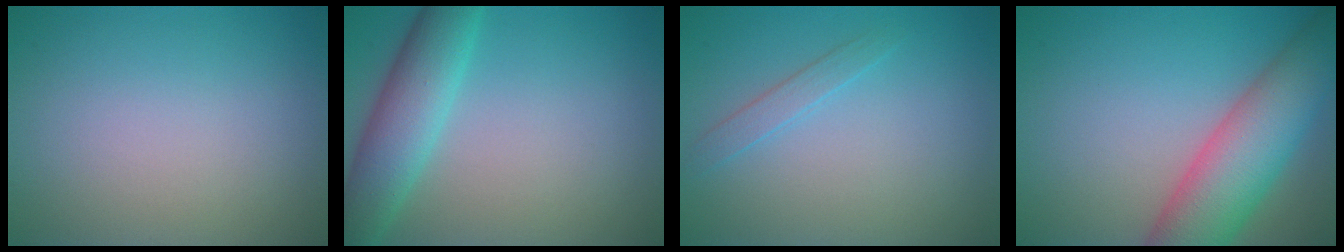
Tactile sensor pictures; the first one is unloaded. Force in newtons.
{"total": 5.4, "press": 5.4, "slide": 0.2}
{"total": 1.3, "press": 1.3, "slide": 0.0}
{"total": 8.6, "press": 8.6, "slide": 0.3}